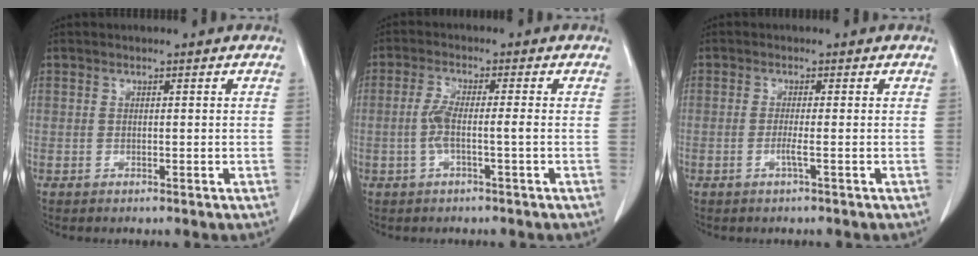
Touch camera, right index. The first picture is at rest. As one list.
[{"total": 3.9, "force": [-0.8, 0.2, 3.8], "torque": [-0.081, 0.009, -0.016]}, {"total": 1.5, "force": [-0.5, -0.3, 1.3], "torque": [-0.026, -0.002, -0.013]}]